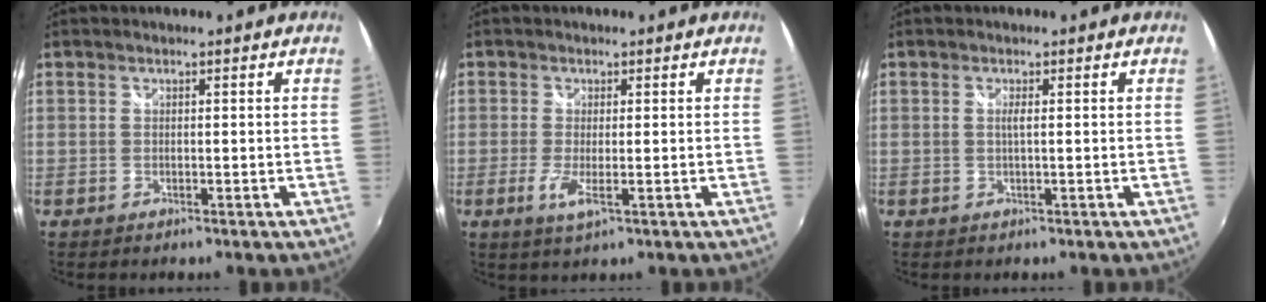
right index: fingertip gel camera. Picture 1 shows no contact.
{"total": 3.3, "force": [-1.0, 0.3, 3.1], "torque": [-0.067, -0.011, -0.019]}
{"total": 1.0, "force": [0.0, -0.3, 1.0], "torque": [-0.019, -0.001, -0.001]}